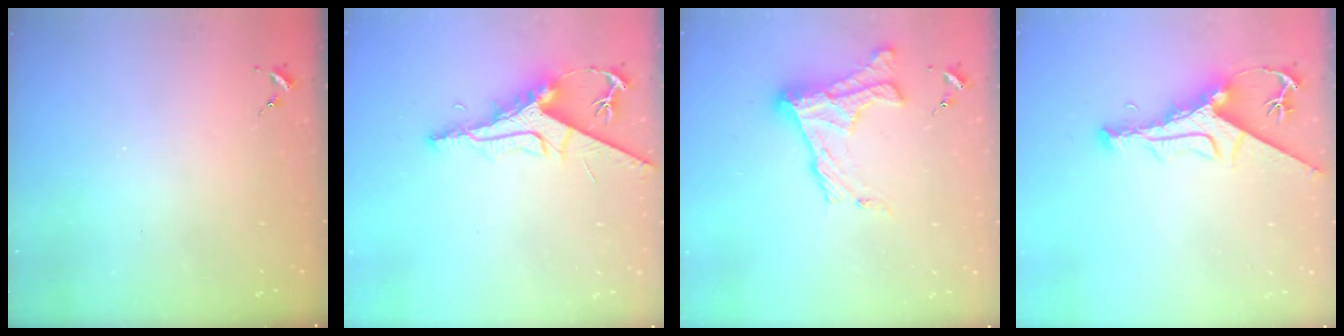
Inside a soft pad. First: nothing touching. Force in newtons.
{"total": 10.5, "press": 10.4, "slide": 1.1}
{"total": 16.3, "press": 16.3, "slide": 1.0}
{"total": 11.0, "press": 10.9, "slide": 1.4}